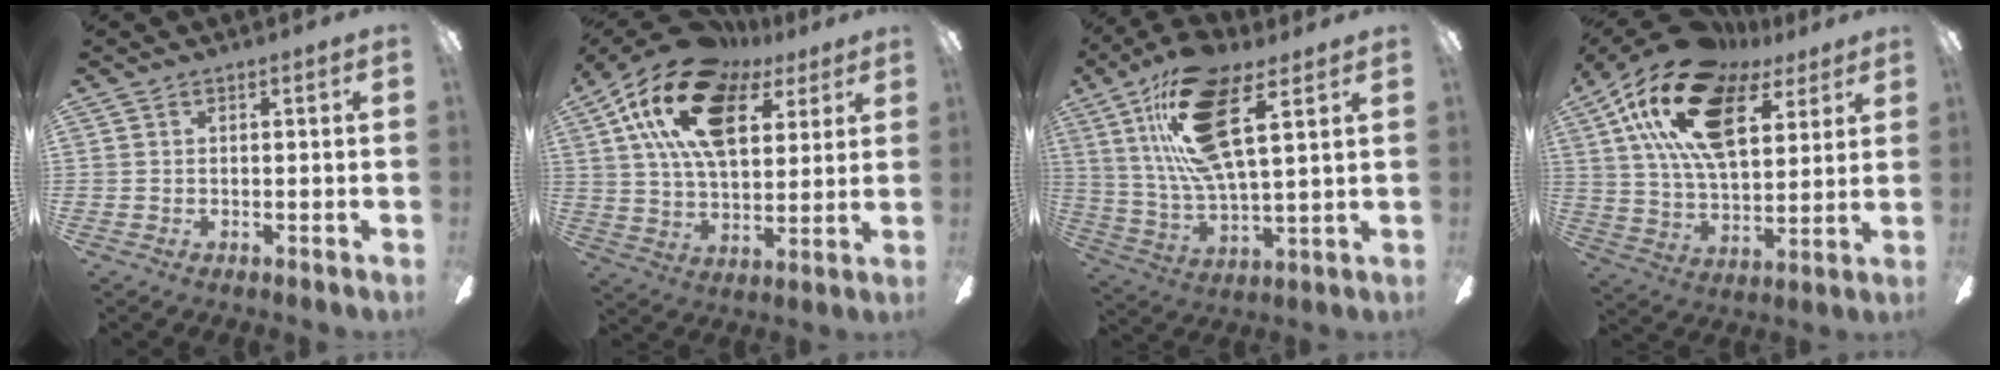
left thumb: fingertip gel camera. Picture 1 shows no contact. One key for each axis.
{"total": 21.6, "fx": 11.0, "fy": 11.3, "fz": 14.8, "tx": -0.291, "ty": -0.032, "tz": 0.188}
{"total": 20.7, "fx": 10.0, "fy": 6.8, "fz": 16.8, "tx": -0.354, "ty": -0.023, "tz": 0.159}
{"total": 24.0, "fx": 12.5, "fy": 12.0, "fz": 16.5, "tx": -0.312, "ty": -0.046, "tz": 0.215}